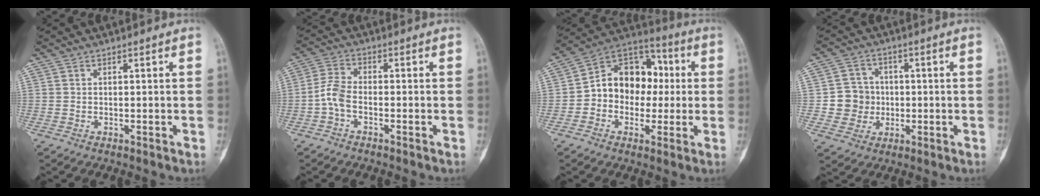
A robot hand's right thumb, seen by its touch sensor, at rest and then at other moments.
{"total": 4.6, "force": [-1.6, 2.5, 3.5], "torque": [-0.077, 0.017, -0.041]}
{"total": 15.1, "force": [0.0, 11.8, 9.4], "torque": [-0.099, 0.042, -0.012]}
{"total": 7.3, "force": [-0.6, 7.1, 1.7], "torque": [0.003, 0.013, -0.011]}